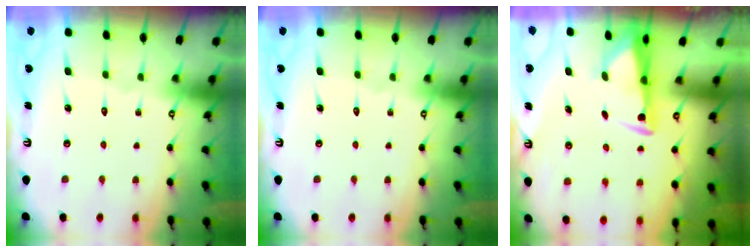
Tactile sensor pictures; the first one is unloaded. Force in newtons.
{"total": 0.0}
{"total": 3.0, "press": 2.9, "slide": 0.9}